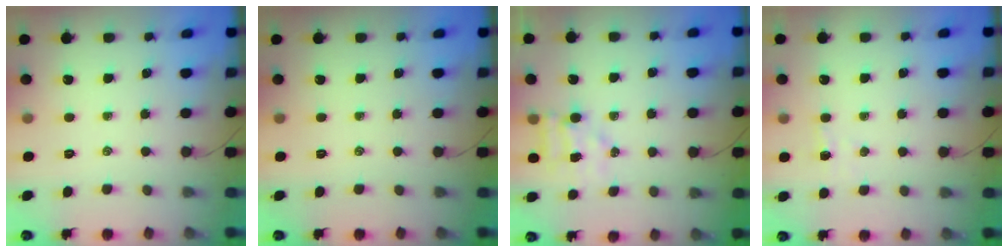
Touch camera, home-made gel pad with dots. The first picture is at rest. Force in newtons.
{"total": 0.0}
{"total": 4.9, "press": 4.9, "slide": 0.6}
{"total": 3.0, "press": 2.9, "slide": 0.7}